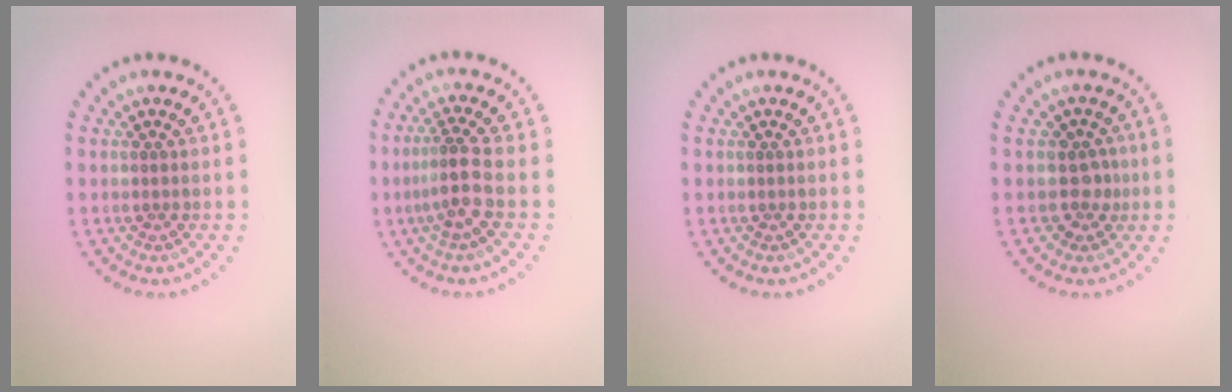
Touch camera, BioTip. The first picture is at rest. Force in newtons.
{"total": 3.0, "press": 2.2, "slide": 2.0}
{"total": 0.0}
{"total": 1.8, "press": 1.4, "slide": 1.2}